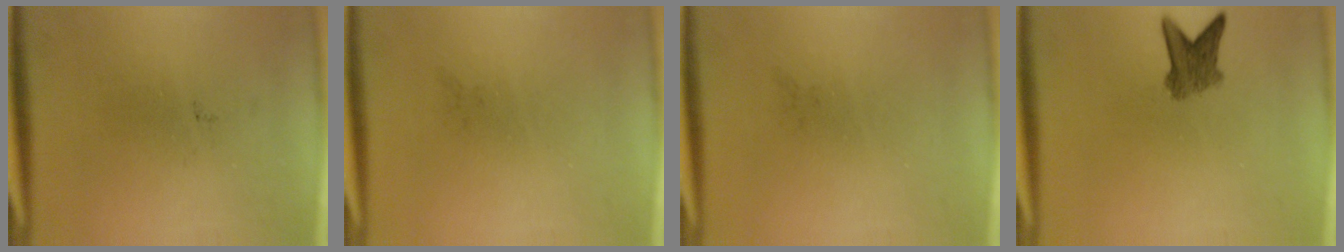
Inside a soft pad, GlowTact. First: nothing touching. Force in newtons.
{"total": 0.0}
{"total": 0.0}
{"total": 3.9}